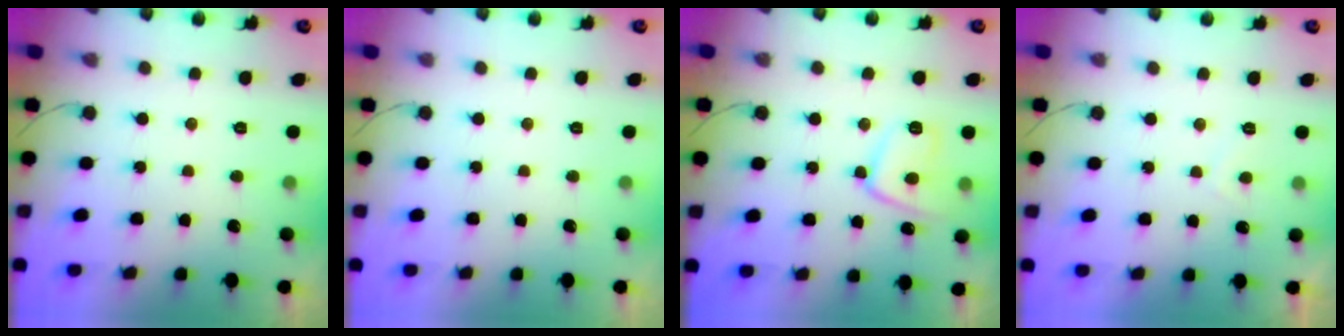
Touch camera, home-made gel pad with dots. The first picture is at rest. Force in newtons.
{"total": 0.0}
{"total": 11.1, "press": 11.1, "slide": 0.8}
{"total": 1.1, "press": 0.9, "slide": 0.6}